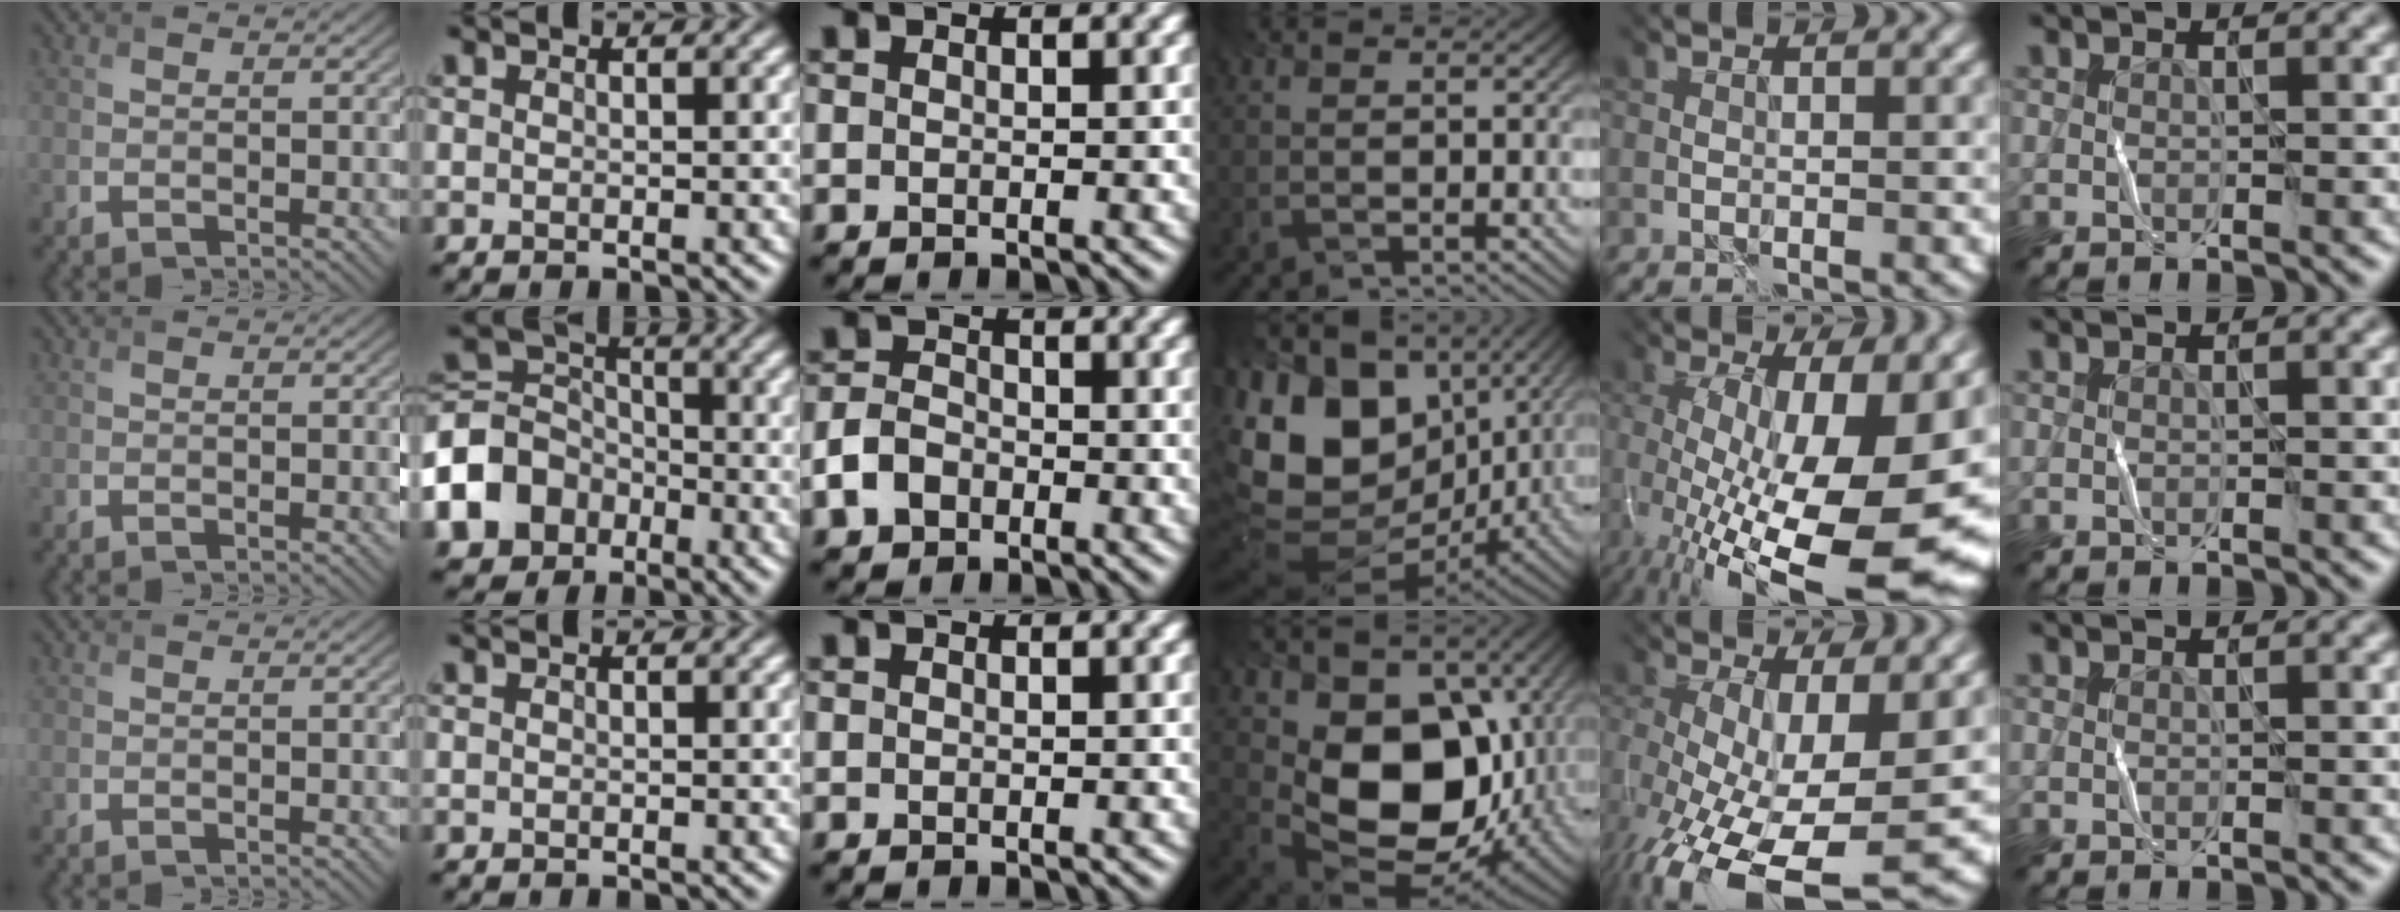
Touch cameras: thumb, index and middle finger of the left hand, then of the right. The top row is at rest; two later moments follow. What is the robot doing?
{"motion": "fold", "object": "bandana"}